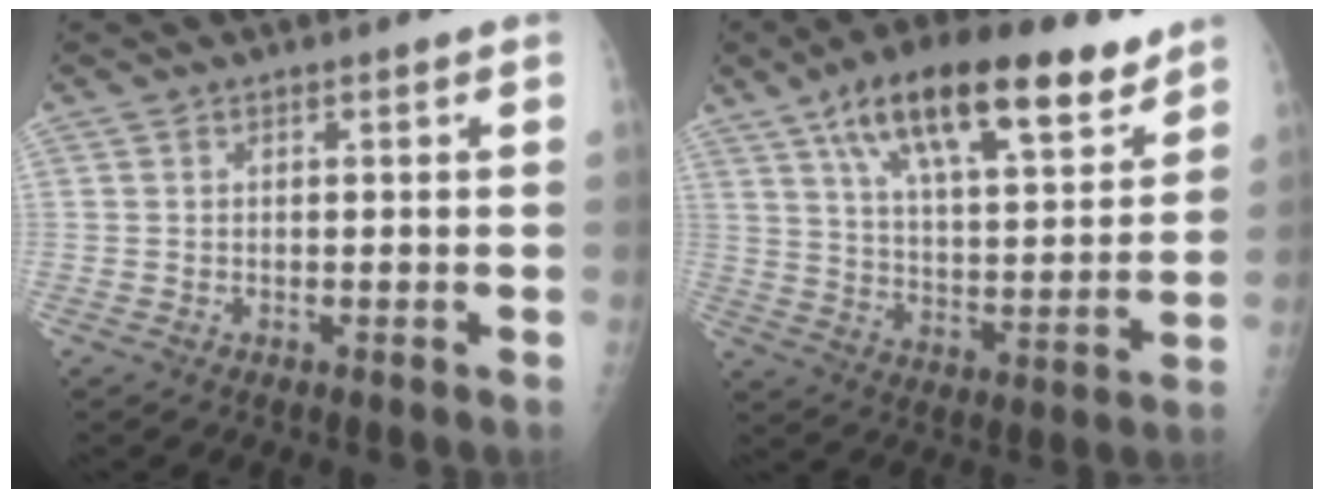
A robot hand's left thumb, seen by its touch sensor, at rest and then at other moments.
{"total": 21.9, "force": [13.3, 7.8, 15.5], "torque": [-0.227, -0.036, 0.221]}